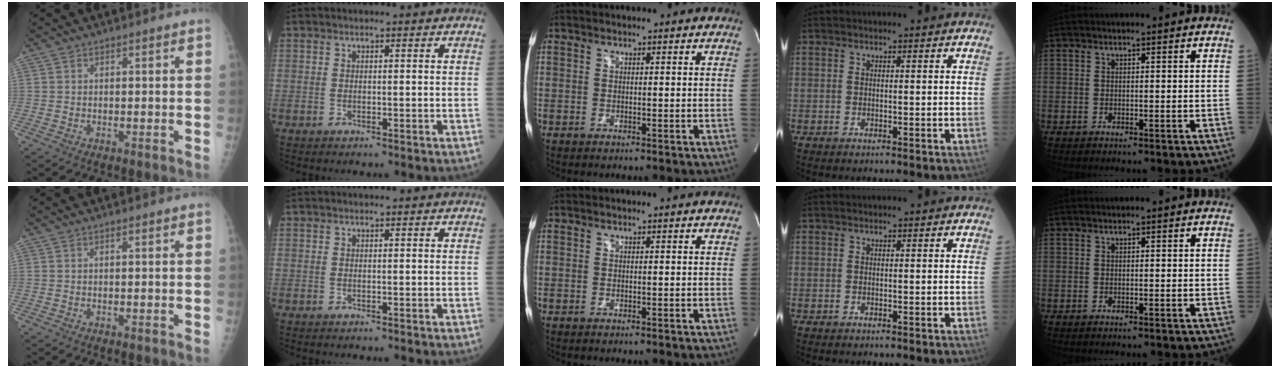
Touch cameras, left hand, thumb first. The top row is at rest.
{}